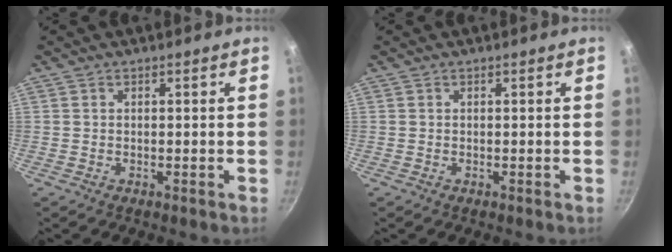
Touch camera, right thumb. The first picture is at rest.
{"total": 0.0}